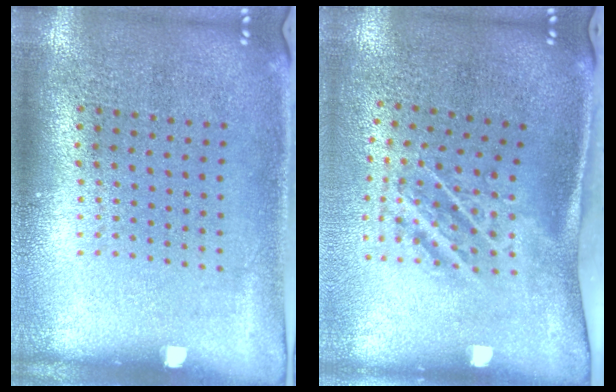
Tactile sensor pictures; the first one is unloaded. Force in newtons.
{"total": 2.0, "press": 1.2, "slide": 1.6}